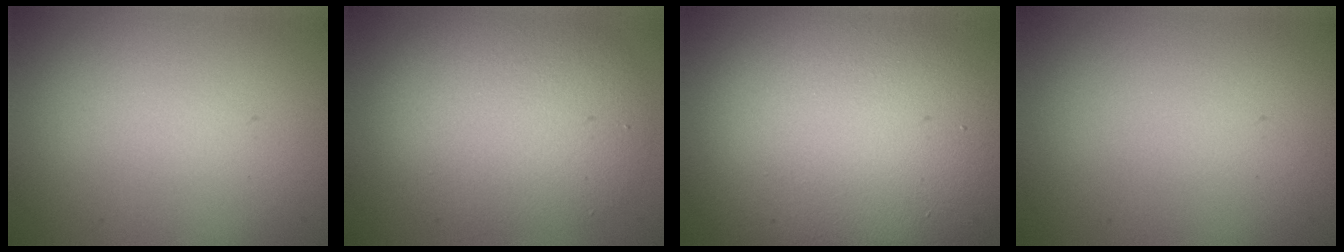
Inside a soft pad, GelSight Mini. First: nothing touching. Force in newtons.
{"total": 6.6, "press": 6.6, "slide": 0.3}
{"total": 20.2, "press": 20.2, "slide": 1.0}
{"total": 0.0}